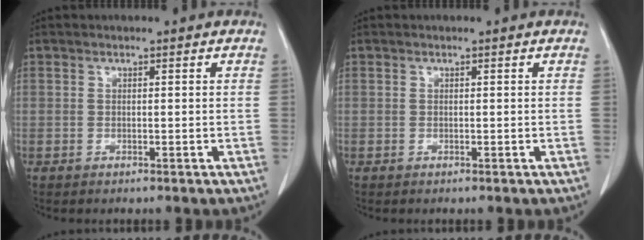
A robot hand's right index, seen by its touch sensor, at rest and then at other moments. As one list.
[{"total": 0.0}]